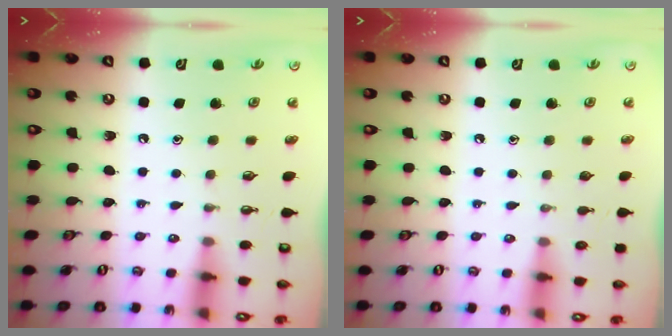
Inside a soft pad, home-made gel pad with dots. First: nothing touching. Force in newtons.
{"total": 0.0}